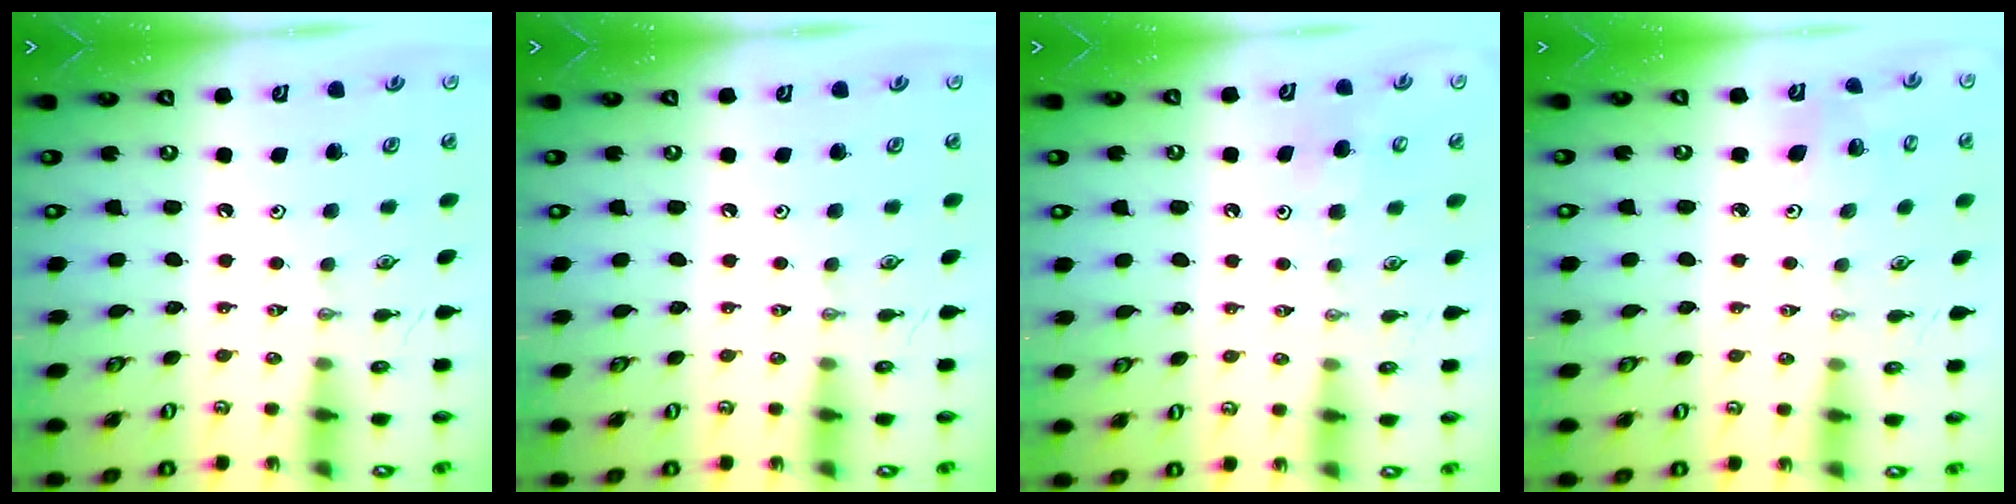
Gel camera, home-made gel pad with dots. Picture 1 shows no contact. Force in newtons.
{"total": 0.0}
{"total": 5.5, "press": 5.4, "slide": 0.6}
{"total": 3.5, "press": 3.2, "slide": 1.3}